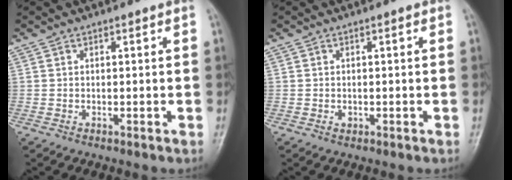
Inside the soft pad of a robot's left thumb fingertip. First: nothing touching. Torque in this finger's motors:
{"motor_torque": [-0.07, 0.04, 0.04, 0.01, 0.00]}